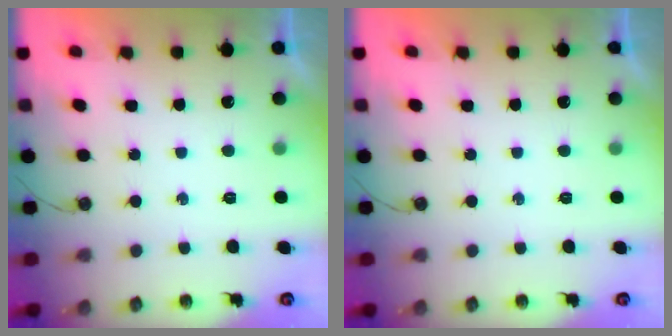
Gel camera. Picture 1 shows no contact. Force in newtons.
{"total": 0.0}